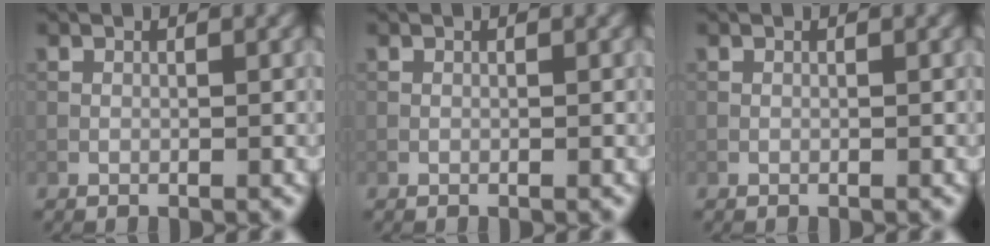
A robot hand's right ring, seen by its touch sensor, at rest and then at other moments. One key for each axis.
{"total": 0.0}
{"total": 0.0}